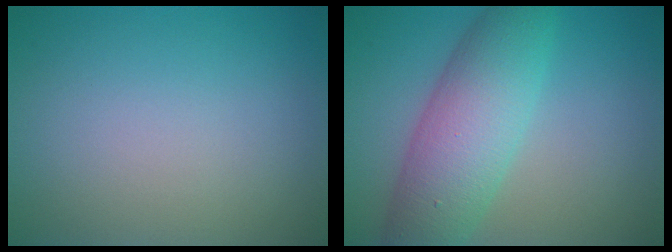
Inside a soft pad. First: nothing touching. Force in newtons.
{"total": 7.4, "press": 7.4, "slide": 0.2}